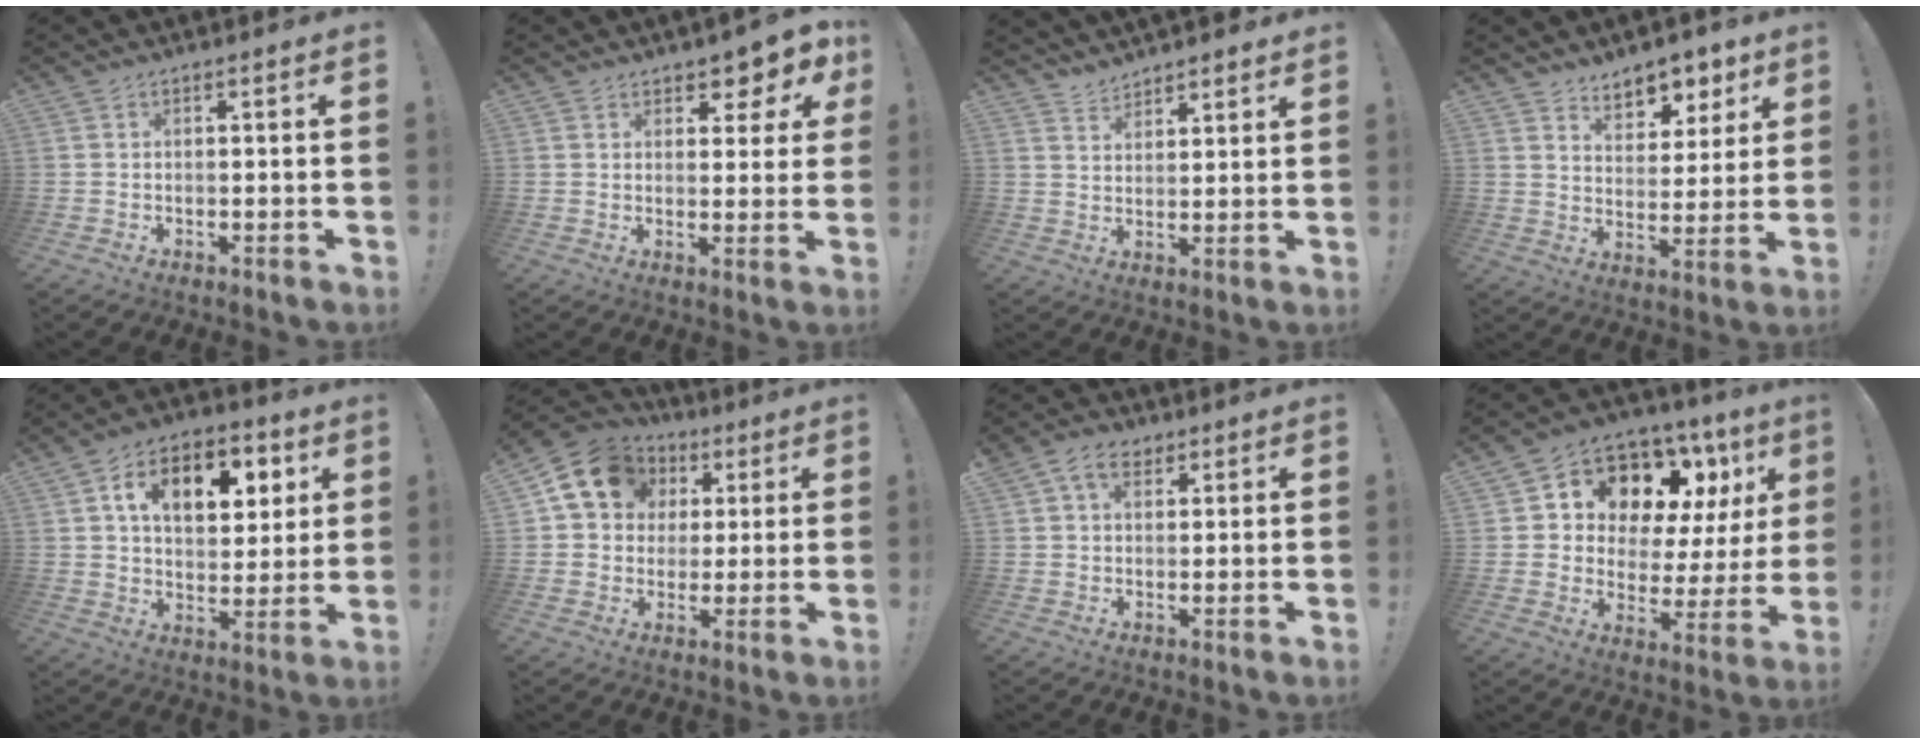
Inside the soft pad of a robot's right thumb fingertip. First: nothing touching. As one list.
[{"total": 5.3, "force": [4.0, 2.9, 1.9], "torque": [-0.012, -0.036, 0.071]}, {"total": 4.9, "force": [4.6, 1.6, 0.4], "torque": [-0.013, -0.032, 0.086]}, {"total": 9.0, "force": [7.3, 4.8, 2.1], "torque": [-0.015, -0.063, 0.139]}, {"total": 14.4, "force": [5.7, 9.3, 9.4], "torque": [-0.140, -0.014, 0.101]}, {"total": 14.4, "force": [5.4, 11.7, 6.4], "torque": [-0.089, -0.017, 0.106]}, {"total": 7.0, "force": [3.0, 5.0, 3.8], "torque": [-0.061, 0.004, 0.058]}, {"total": 10.6, "force": [6.7, 6.9, 4.4], "torque": [-0.066, -0.070, 0.121]}]